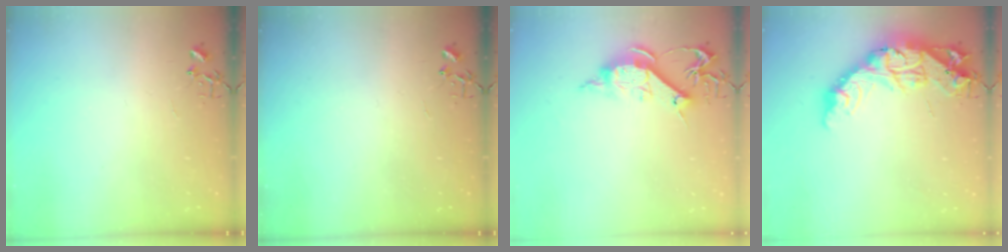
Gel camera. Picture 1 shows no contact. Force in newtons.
{"total": 0.0}
{"total": 12.5, "press": 12.5, "slide": 0.2}
{"total": 21.4, "press": 21.3, "slide": 2.0}